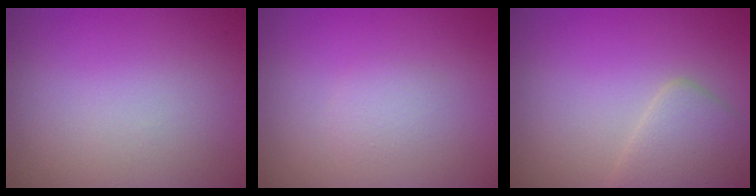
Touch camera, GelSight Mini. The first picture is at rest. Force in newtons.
{"total": 1.0, "press": 1.0, "slide": 0.0}
{"total": 3.3, "press": 3.3, "slide": 0.1}